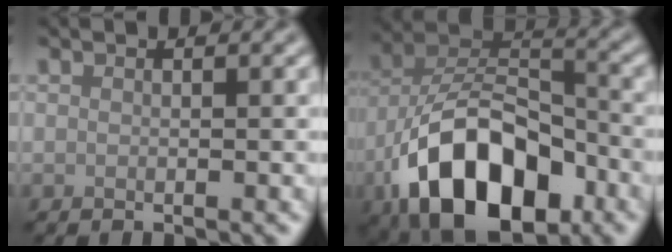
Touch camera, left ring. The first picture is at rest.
{"total": 12.5, "force": [-6.3, 6.6, 8.6], "torque": [-0.156, 0.004, -0.115]}